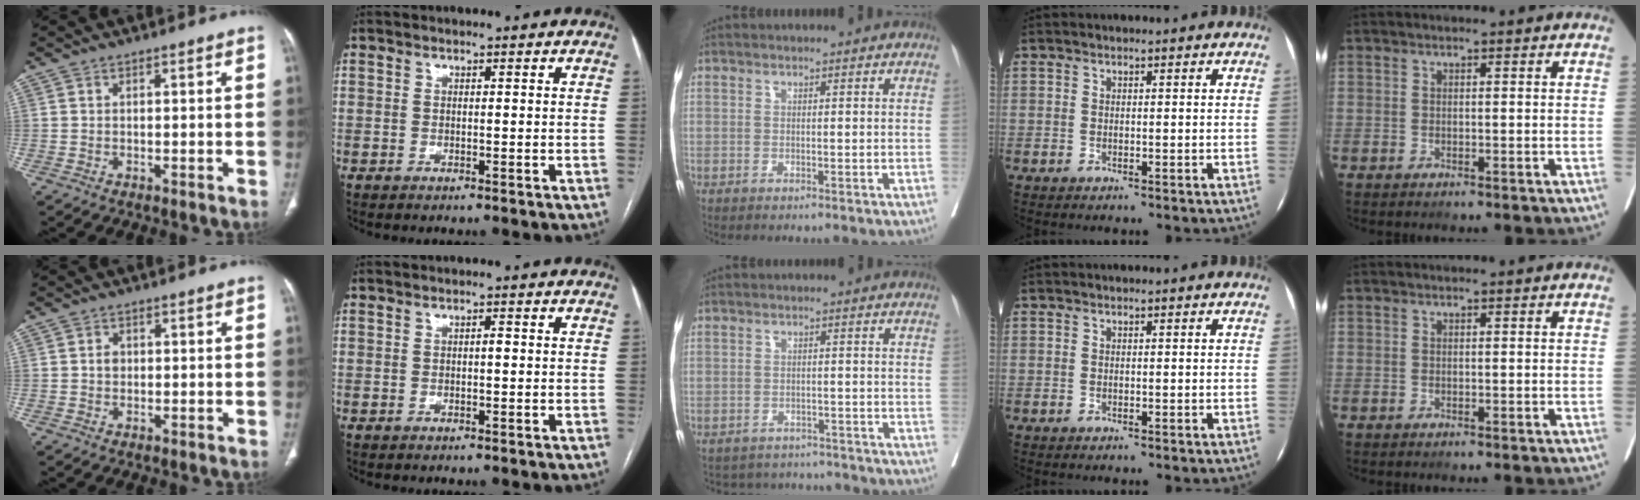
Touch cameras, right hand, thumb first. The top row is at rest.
{"thumb": {"total": 1.6, "force": [0.1, 1.4, 0.9], "torque": [-0.008, 0.004, 0.001]}, "index": {"total": 0.8, "force": [0.0, 0.2, 0.7], "torque": [-0.010, 0.002, -0.002]}, "middle": {"total": 6.8, "force": [-6.3, 2.3, -0.5], "torque": [0.013, 0.021, -0.079]}}